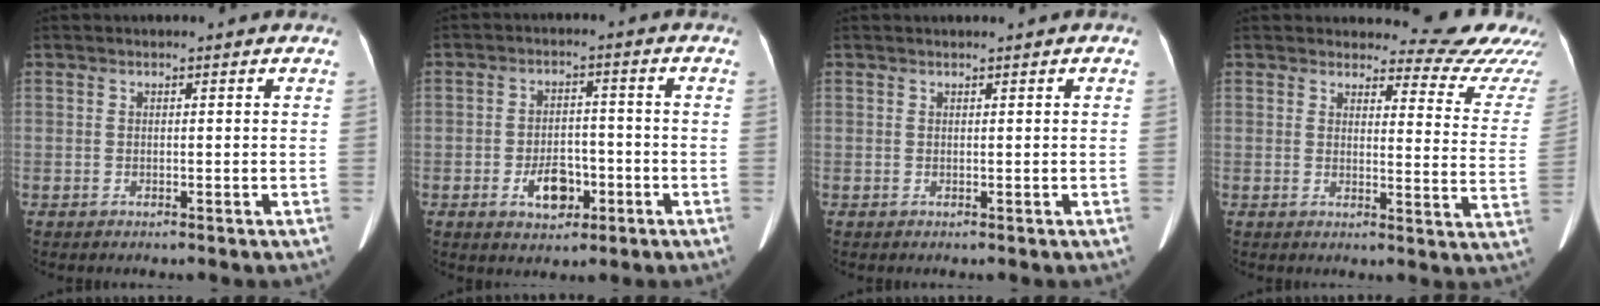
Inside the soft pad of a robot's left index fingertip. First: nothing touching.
{"total": 5.9, "force": [-2.6, 3.5, 4.0], "torque": [-0.070, 0.006, -0.037]}
{"total": 0.0}
{"total": 13.7, "force": [13.4, 2.6, 1.0], "torque": [0.026, -0.094, 0.115]}